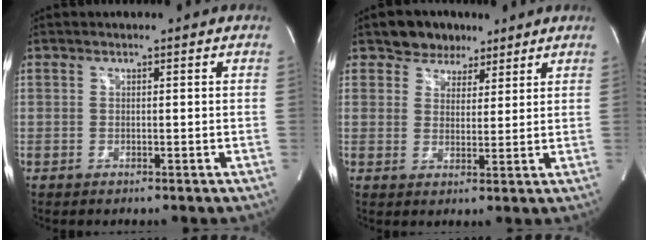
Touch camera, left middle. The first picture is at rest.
{"total": 5.4, "force": [3.9, 3.6, 1.0], "torque": [-0.012, 0.009, 0.066]}